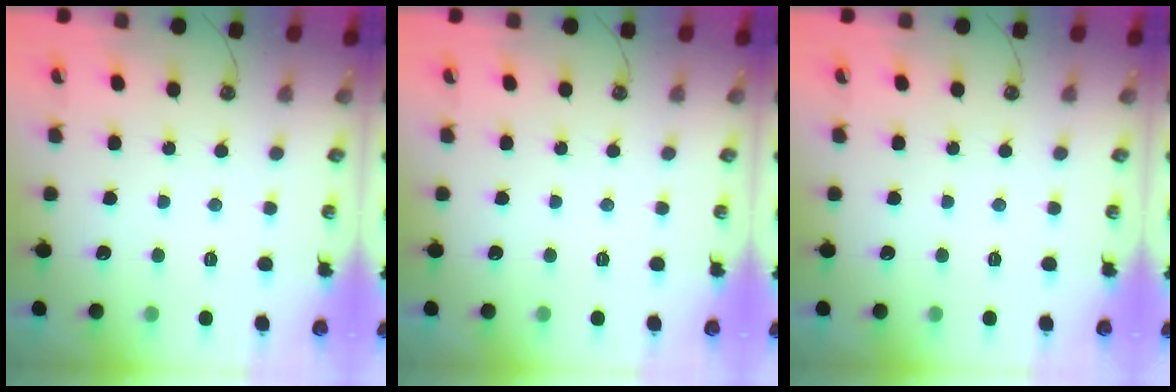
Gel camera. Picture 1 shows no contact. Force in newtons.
{"total": 0.0}
{"total": 0.0}